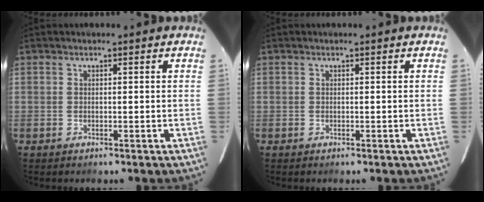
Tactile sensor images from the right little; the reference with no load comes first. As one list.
[{"total": 0.0}]